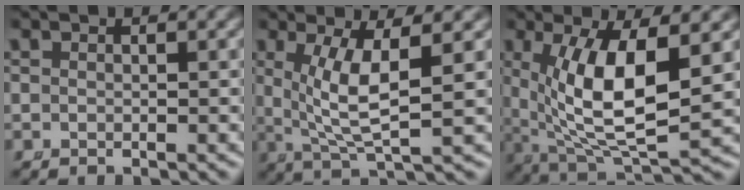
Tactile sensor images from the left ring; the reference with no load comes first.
{"total": 5.8, "force": [1.1, 1.8, 5.5], "torque": [-0.105, -0.011, 0.031]}
{"total": 10.1, "force": [0.6, 4.8, 8.9], "torque": [-0.175, -0.033, 0.037]}